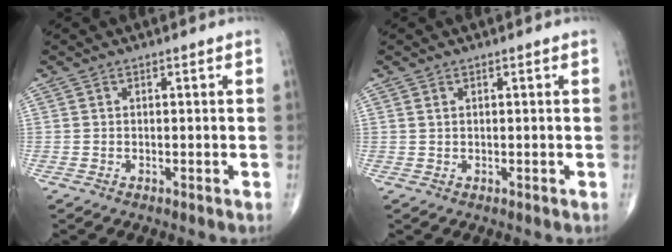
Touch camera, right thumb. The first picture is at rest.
{"total": 0.7, "force": [0.4, 0.4, 0.4], "torque": [-0.009, 0.003, 0.010]}